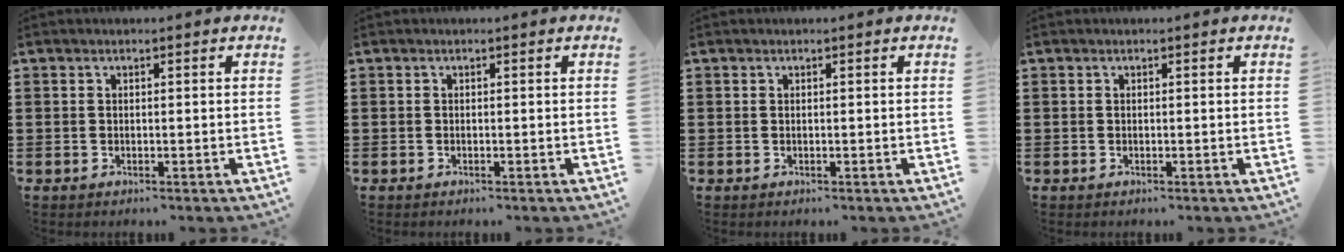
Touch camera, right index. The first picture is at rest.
{"total": 0.0}
{"total": 0.0}
{"total": 0.0}